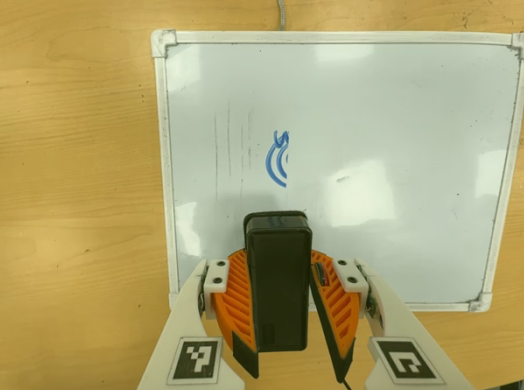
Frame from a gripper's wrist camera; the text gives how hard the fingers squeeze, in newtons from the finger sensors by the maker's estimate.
{"total": 8.1, "left": 8.1, "right": 8.0}